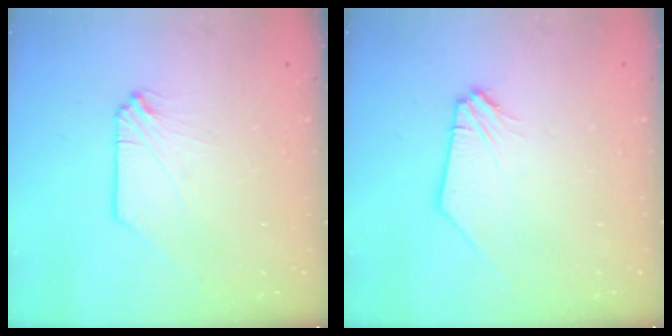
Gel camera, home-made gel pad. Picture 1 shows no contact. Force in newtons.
{"total": 1.2, "press": 1.2, "slide": 0.2}